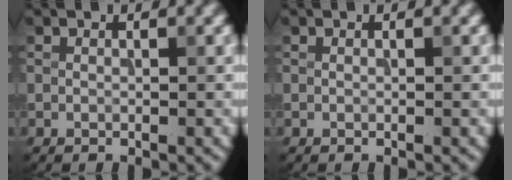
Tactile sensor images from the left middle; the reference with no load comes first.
{"total": 0.0}